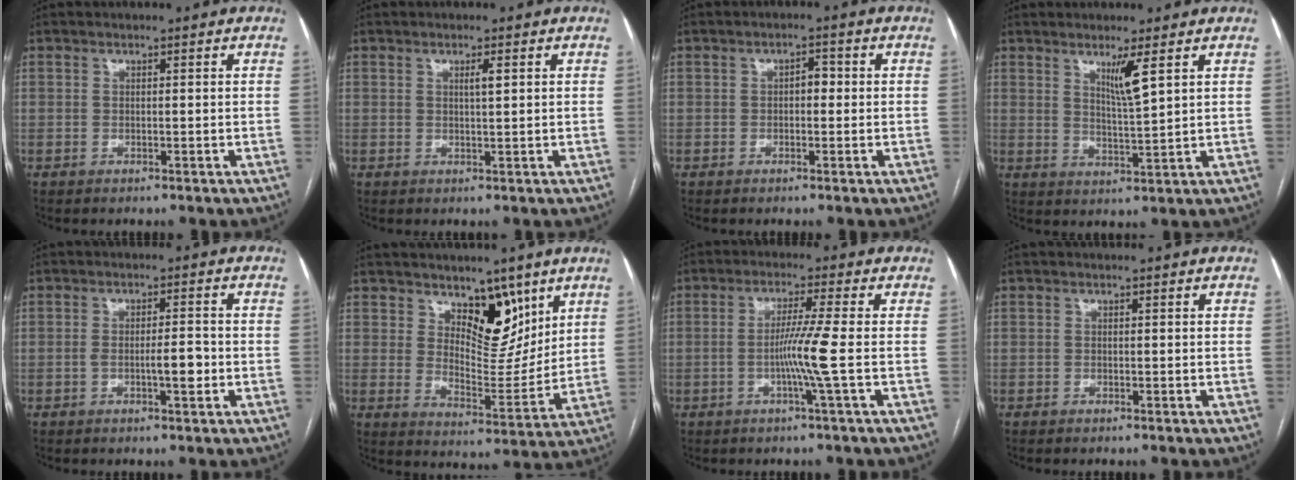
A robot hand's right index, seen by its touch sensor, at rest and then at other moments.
{"total": 1.5, "force": [0.6, 0.0, 1.3], "torque": [-0.023, -0.001, 0.009]}
{"total": 2.1, "force": [-0.1, 1.2, 1.7], "torque": [-0.022, 0.013, -0.003]}
{"total": 4.4, "force": [2.4, -0.4, 3.7], "torque": [-0.066, -0.017, 0.045]}
{"total": 3.7, "force": [-1.0, 0.6, 3.4], "torque": [-0.056, 0.002, -0.014]}
{"total": 9.4, "force": [6.0, 4.6, 5.5], "torque": [-0.072, -0.015, 0.106]}
{"total": 5.8, "force": [-1.3, -1.7, 5.3], "torque": [-0.101, -0.006, -0.026]}
{"total": 0.0}